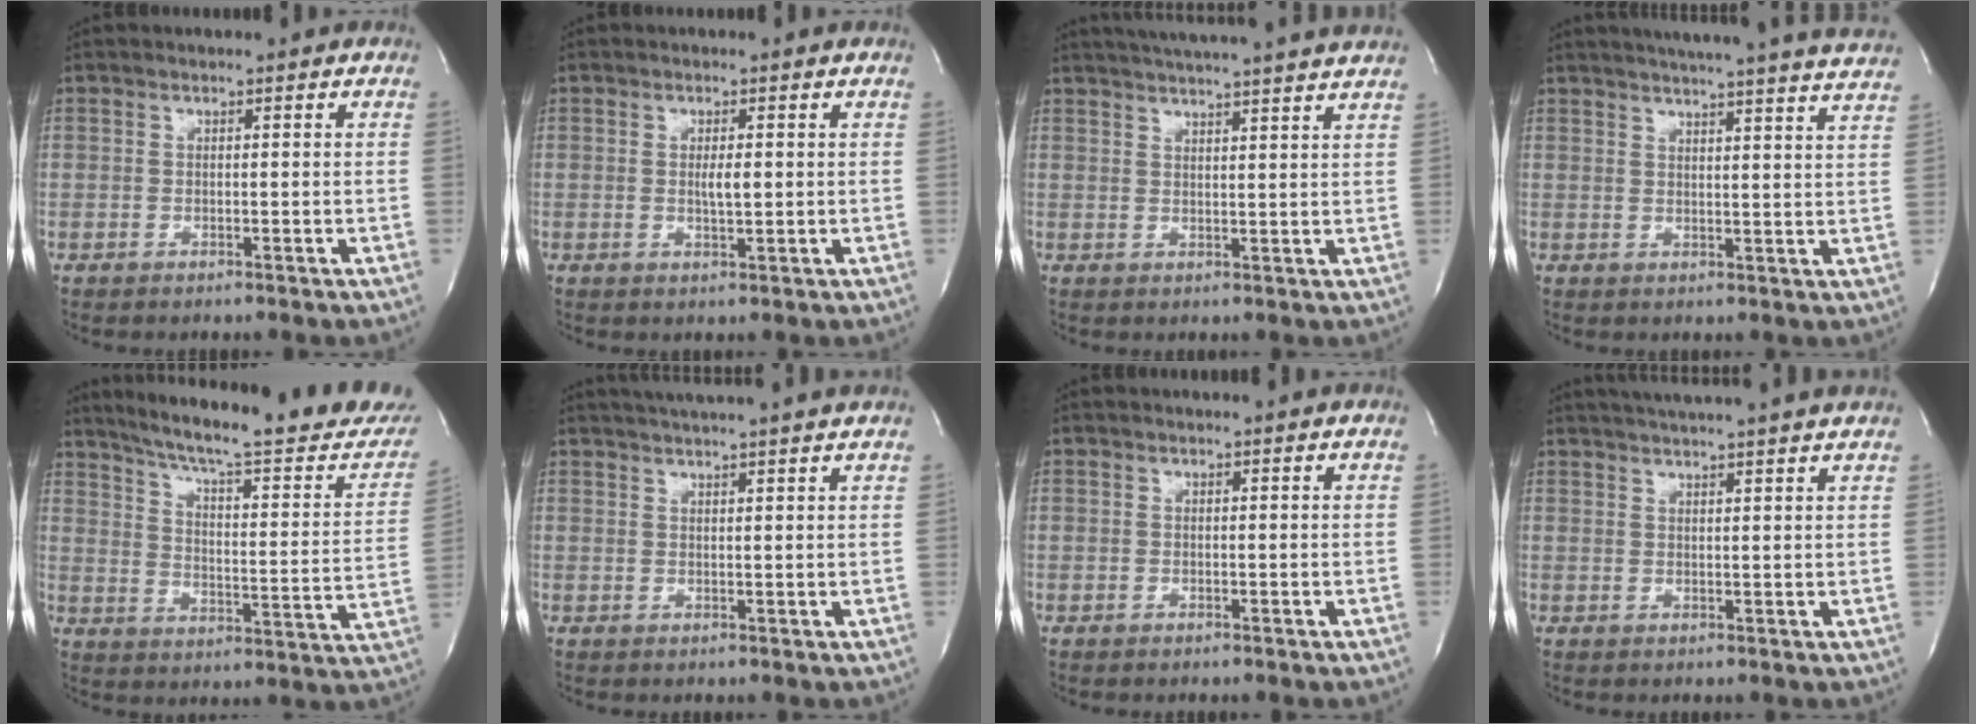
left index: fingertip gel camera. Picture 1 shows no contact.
{"total": 2.1, "force": [0.2, 0.4, 2.1], "torque": [-0.039, -0.002, 0.005]}
{"total": 17.3, "force": [15.7, -0.3, 7.2], "torque": [-0.122, 0.004, 0.203]}
{"total": 23.3, "force": [21.5, 0.0, 8.9], "torque": [-0.139, -0.034, 0.257]}
{"total": 26.5, "force": [23.2, 2.6, 12.5], "torque": [-0.191, -0.063, 0.299]}
{"total": 11.0, "force": [9.8, -0.5, 4.9], "torque": [-0.083, 0.024, 0.123]}
{"total": 1.3, "force": [1.2, -0.1, 0.3], "torque": [-0.011, 0.004, 0.013]}
{"total": 12.8, "force": [11.5, -0.4, 5.6], "torque": [-0.097, 0.019, 0.147]}